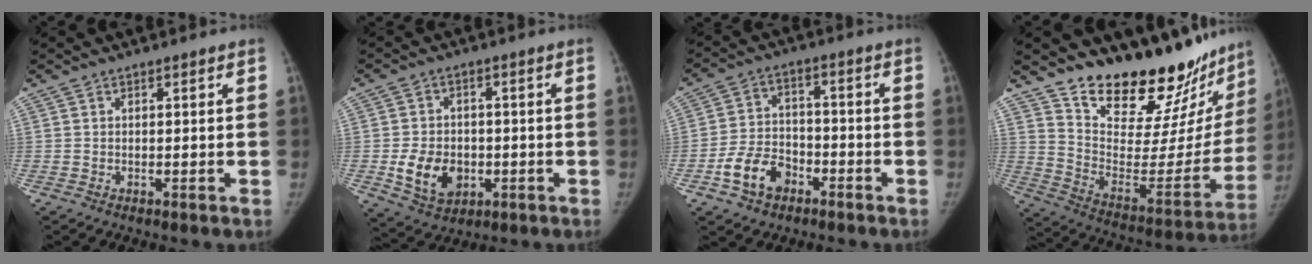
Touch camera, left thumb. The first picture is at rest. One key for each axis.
{"total": 9.4, "fx": -2.0, "fy": 7.3, "fz": 5.6, "tx": -0.070, "ty": 0.002, "tz": -0.022}
{"total": 9.1, "fx": -4.7, "fy": 6.3, "fz": 4.5, "tx": -0.067, "ty": 0.030, "tz": -0.082}
{"total": 26.2, "fx": 23.0, "fy": 8.6, "fz": 9.2, "tx": -0.097, "ty": -0.165, "tz": 0.337}